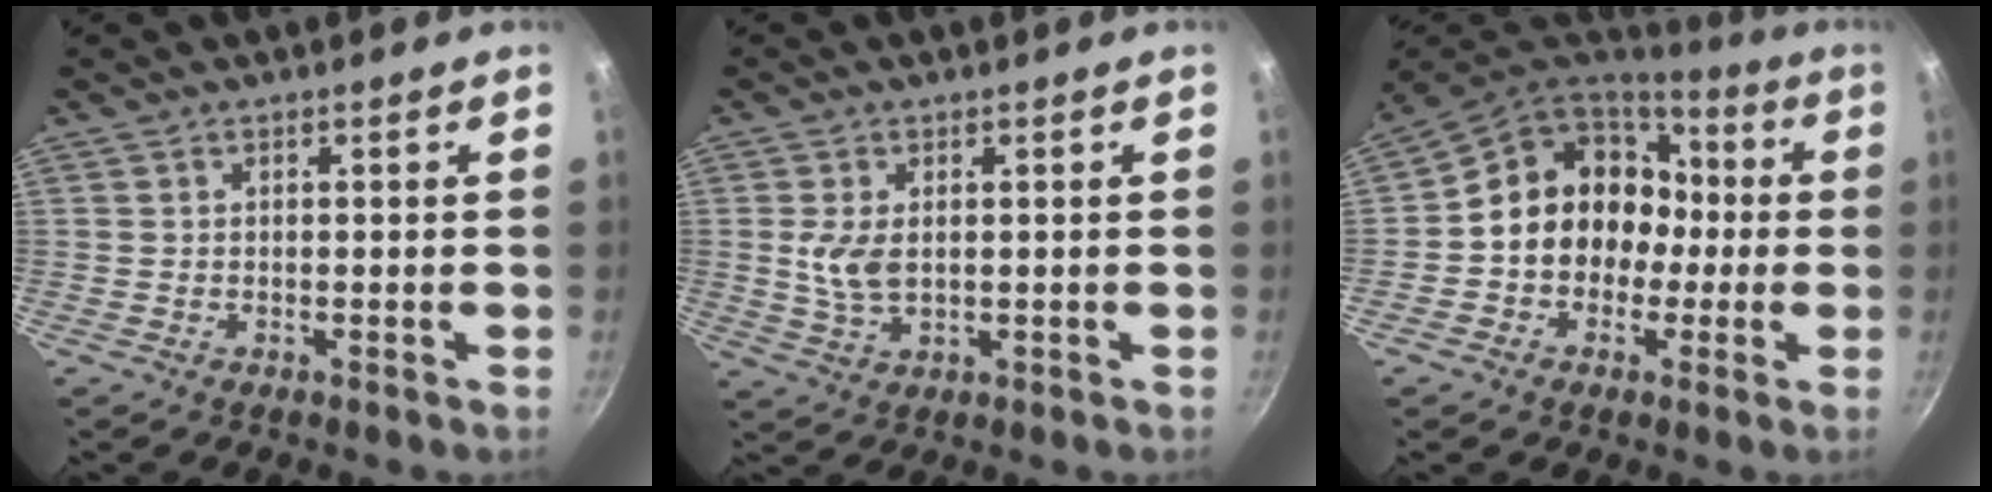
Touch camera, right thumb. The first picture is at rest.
{"total": 5.4, "force": [0.6, 3.2, 4.3], "torque": [-0.089, -0.008, 0.015]}
{"total": 15.5, "force": [-0.3, 13.3, 8.0], "torque": [-0.083, 0.048, -0.016]}